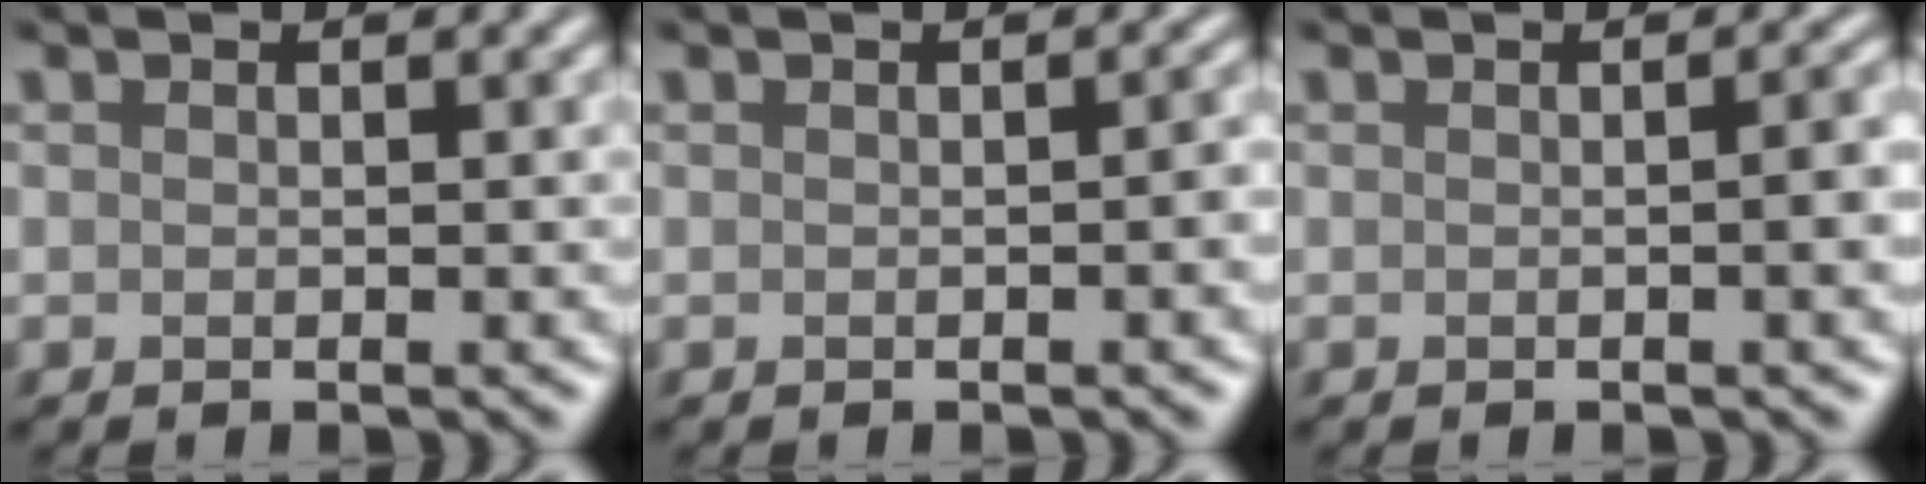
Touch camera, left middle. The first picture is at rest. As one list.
[{"total": 1.2, "force": [-0.3, 0.3, 1.1], "torque": [-0.013, 0.004, -0.002]}, {"total": 2.7, "force": [-0.1, 0.8, 2.6], "torque": [-0.021, 0.006, -0.002]}]